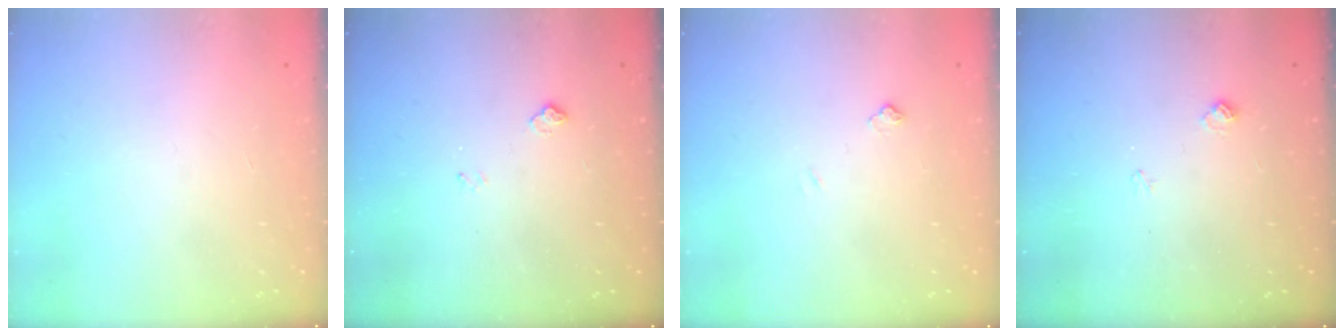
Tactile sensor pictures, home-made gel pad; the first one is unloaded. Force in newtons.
{"total": 4.9, "press": 4.8, "slide": 0.6}
{"total": 4.7, "press": 4.7, "slide": 0.6}
{"total": 5.9, "press": 5.8, "slide": 0.5}